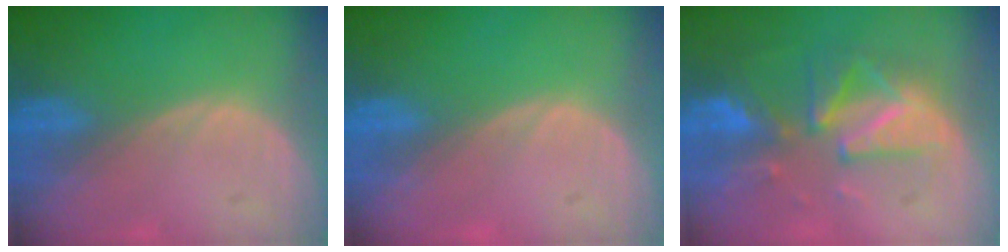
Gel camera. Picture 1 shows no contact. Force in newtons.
{"total": 0.0}
{"total": 9.9, "press": 8.8, "slide": 4.7}